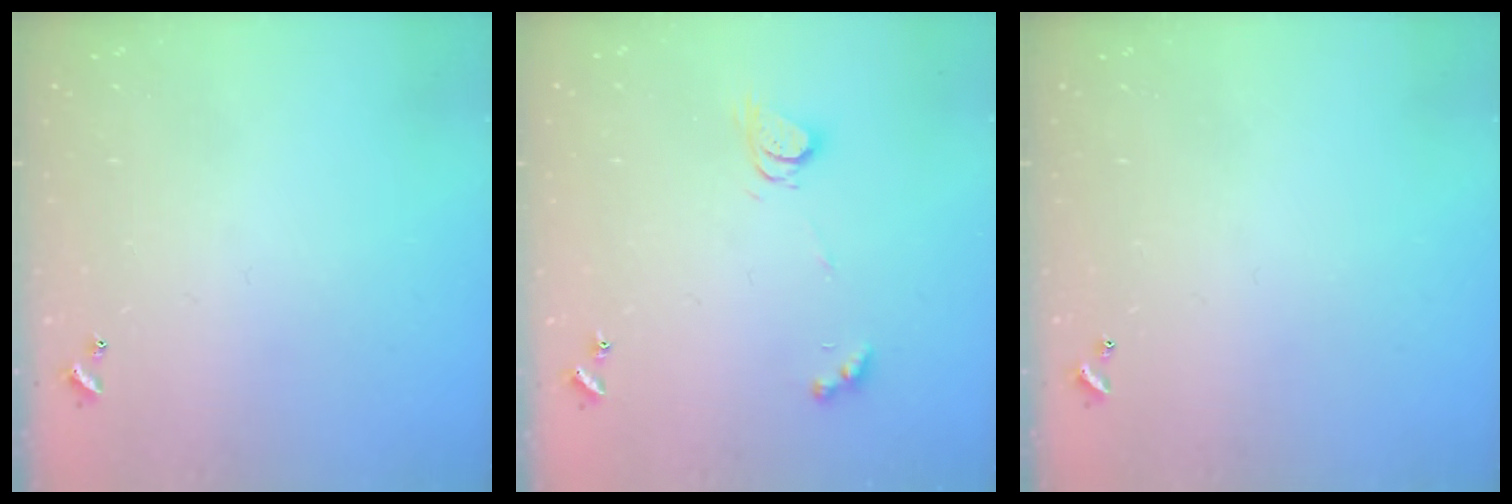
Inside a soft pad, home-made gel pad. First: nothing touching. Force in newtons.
{"total": 4.0, "press": 4.0, "slide": 0.2}
{"total": 0.0}